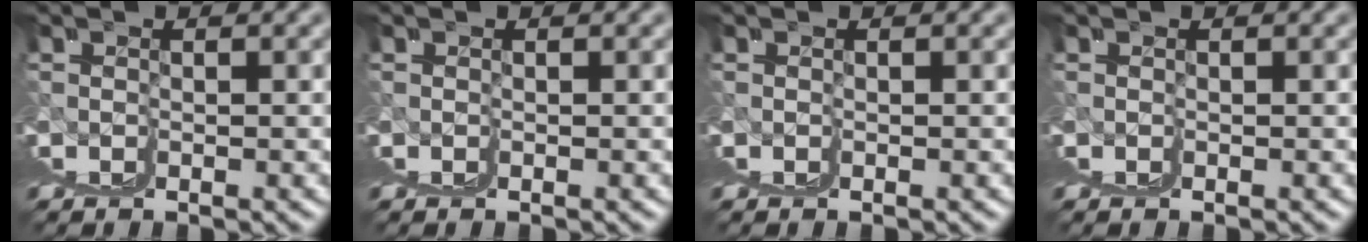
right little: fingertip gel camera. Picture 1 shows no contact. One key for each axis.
{"total": 0.0}
{"total": 0.0}
{"total": 0.0}